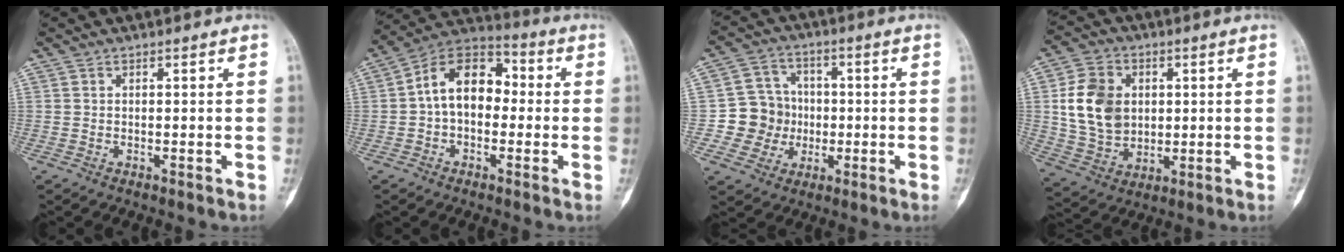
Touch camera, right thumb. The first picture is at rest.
{"total": 12.6, "force": [0.1, 8.6, 9.2], "torque": [-0.122, 0.040, -0.016]}
{"total": 9.6, "force": [-1.2, 9.2, 2.4], "torque": [0.005, 0.019, -0.025]}
{"total": 13.3, "force": [1.9, 10.5, 8.0], "torque": [-0.119, -0.003, 0.044]}